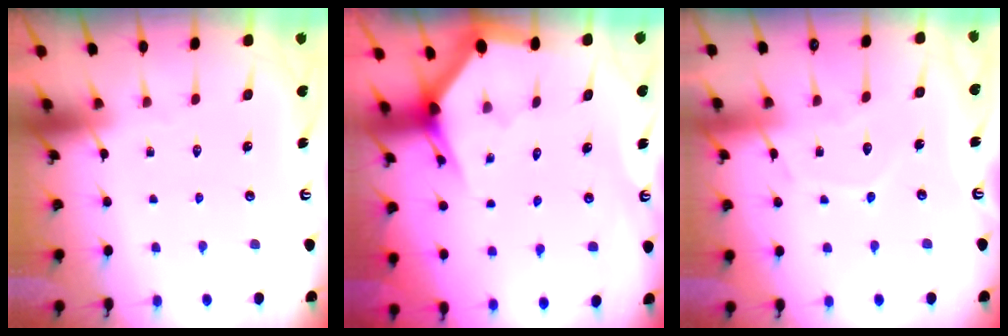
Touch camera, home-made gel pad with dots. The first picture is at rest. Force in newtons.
{"total": 2.9, "press": 2.9, "slide": 0.0}
{"total": 7.7, "press": 7.7, "slide": 0.7}